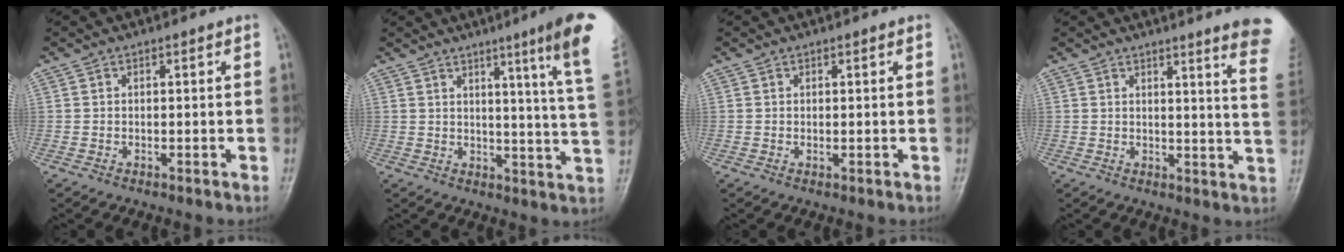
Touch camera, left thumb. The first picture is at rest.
{"total": 14.5, "force": [8.0, -0.4, 12.1], "torque": [-0.153, -0.048, 0.088]}
{"total": 0.5, "force": [0.2, 0.2, 0.5], "torque": [-0.011, 0.000, 0.004]}
{"total": 12.0, "force": [9.4, 0.0, 7.5], "torque": [-0.073, -0.071, 0.089]}